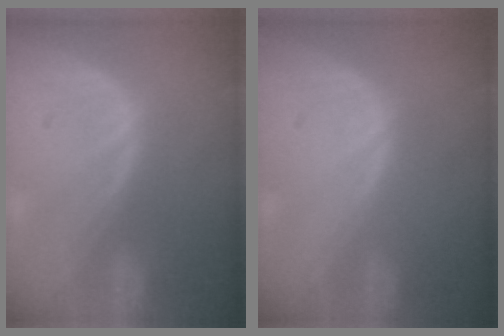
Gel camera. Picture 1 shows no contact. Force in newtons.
{"total": 0.0}